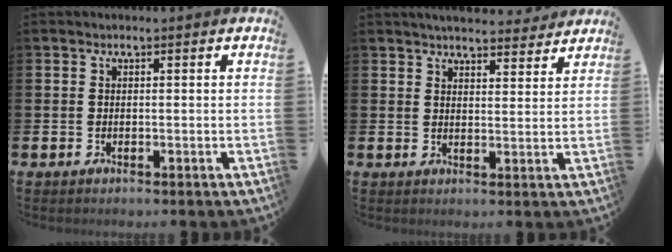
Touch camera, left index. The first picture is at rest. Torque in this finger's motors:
{"motor_torque": [0.89, -1.25, 0.26, 0.10]}